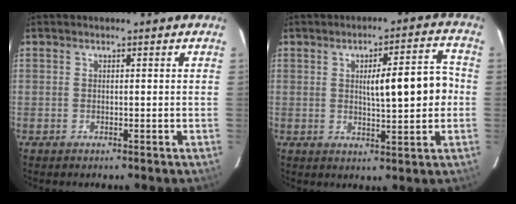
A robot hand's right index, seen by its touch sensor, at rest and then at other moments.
{"total": 9.2, "force": [0.3, 1.6, 9.1], "torque": [-0.127, 0.019, 0.009]}